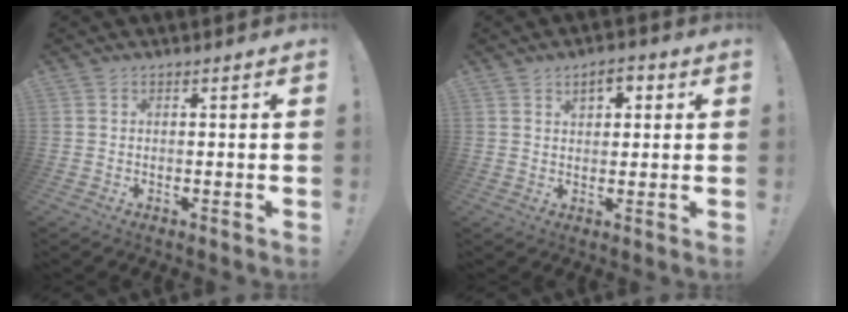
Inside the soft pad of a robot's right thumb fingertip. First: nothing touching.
{"total": 4.7, "force": [2.2, 2.8, 3.1], "torque": [-0.038, -0.003, 0.033]}